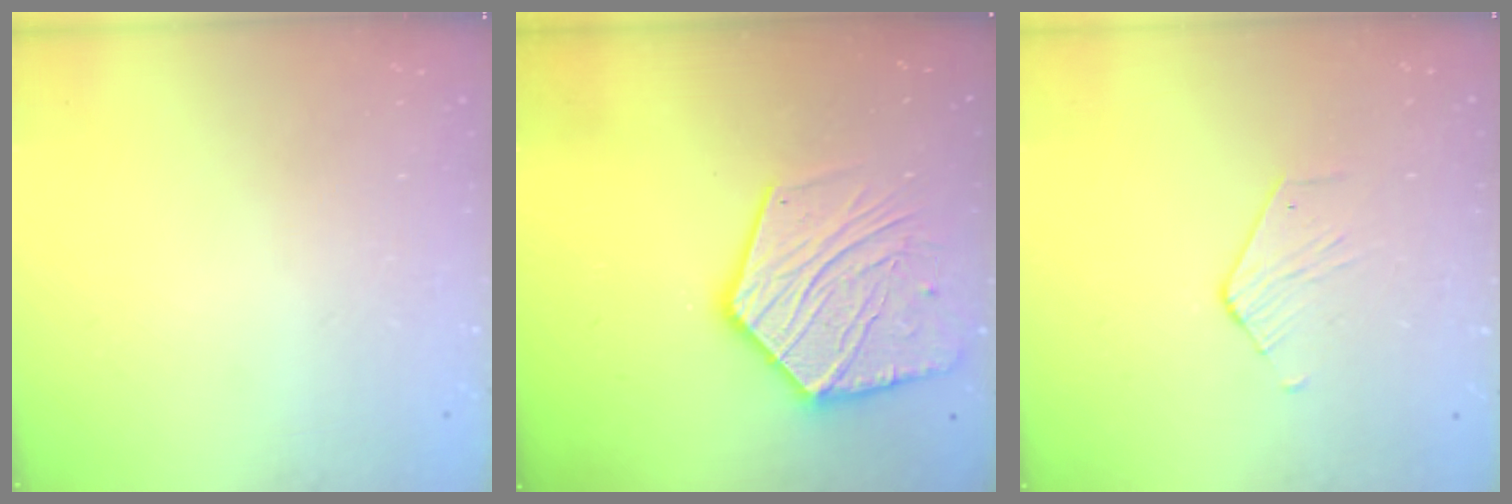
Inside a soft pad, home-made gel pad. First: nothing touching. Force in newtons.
{"total": 19.2, "press": 19.1, "slide": 1.4}
{"total": 2.5, "press": 2.5, "slide": 0.2}